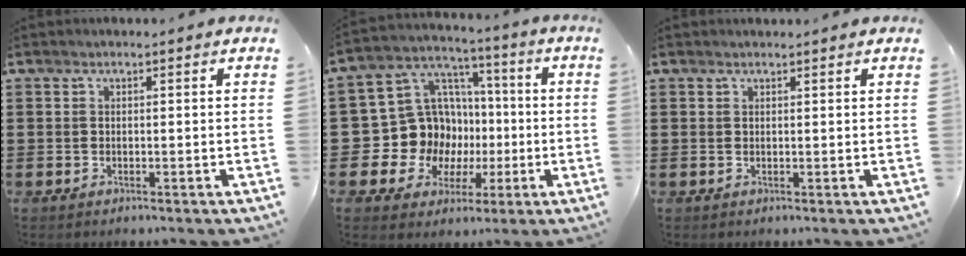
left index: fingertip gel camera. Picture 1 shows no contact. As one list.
[{"total": 12.5, "force": [-0.8, 11.8, 3.8], "torque": [-0.129, -0.012, -0.001]}, {"total": 0.6, "force": [0.6, 0.0, 0.2], "torque": [-0.006, -0.001, 0.013]}]